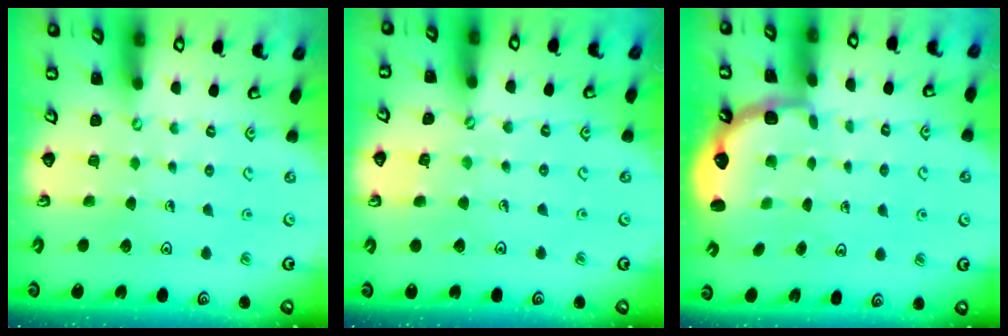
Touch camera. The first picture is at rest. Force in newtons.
{"total": 2.3, "press": 2.2, "slide": 0.3}
{"total": 2.5, "press": 2.1, "slide": 1.4}